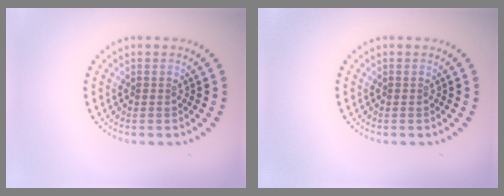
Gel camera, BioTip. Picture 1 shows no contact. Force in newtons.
{"total": 0.0}